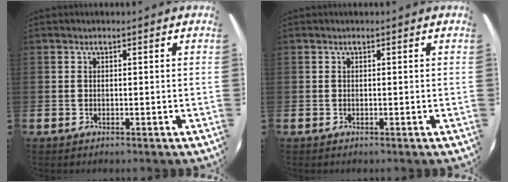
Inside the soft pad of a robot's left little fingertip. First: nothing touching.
{"total": 0.0}